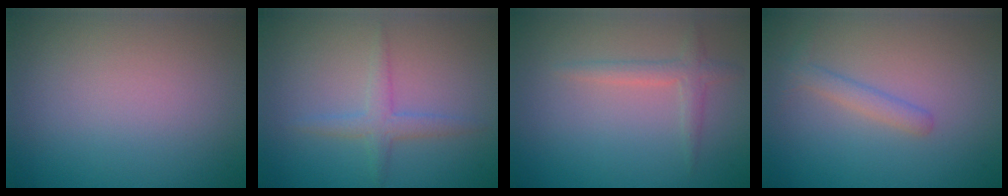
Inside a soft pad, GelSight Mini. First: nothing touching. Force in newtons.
{"total": 2.0, "press": 2.0, "slide": 0.1}
{"total": 1.7, "press": 1.7, "slide": 0.1}
{"total": 1.6, "press": 1.6, "slide": 0.0}